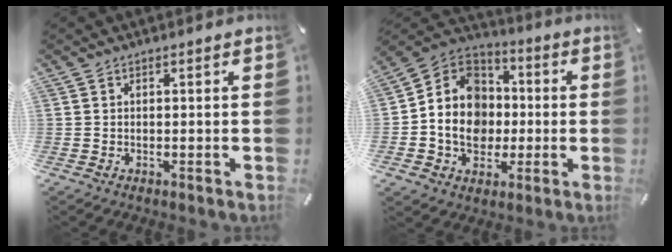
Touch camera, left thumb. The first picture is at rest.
{"total": 13.4, "force": [-2.7, 11.7, 5.8], "torque": [-0.139, 0.015, -0.048]}